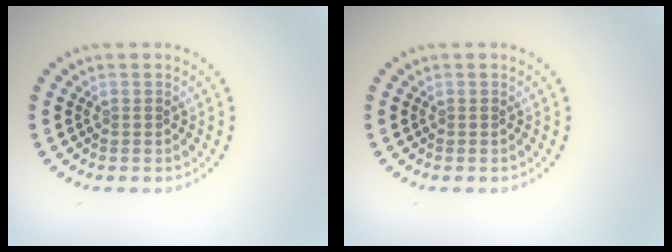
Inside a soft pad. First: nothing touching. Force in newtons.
{"total": 0.0}